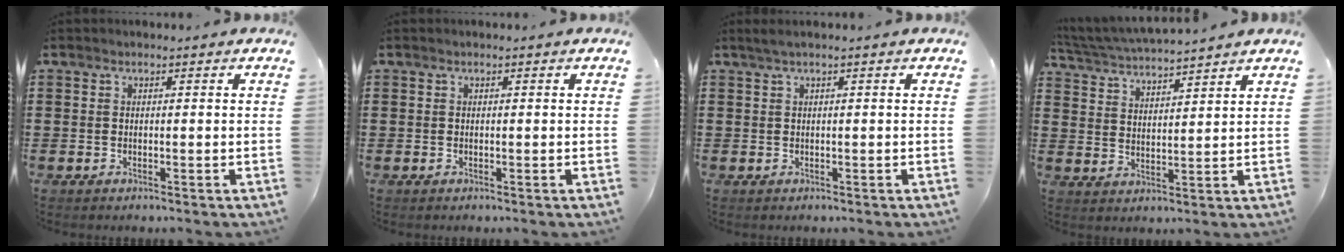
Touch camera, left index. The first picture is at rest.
{"total": 0.0}
{"total": 0.7, "force": [0.0, 0.1, 0.7], "torque": [-0.011, -0.002, 0.000]}
{"total": 4.6, "force": [4.5, -0.1, 0.9], "torque": [-0.037, -0.025, 0.077]}